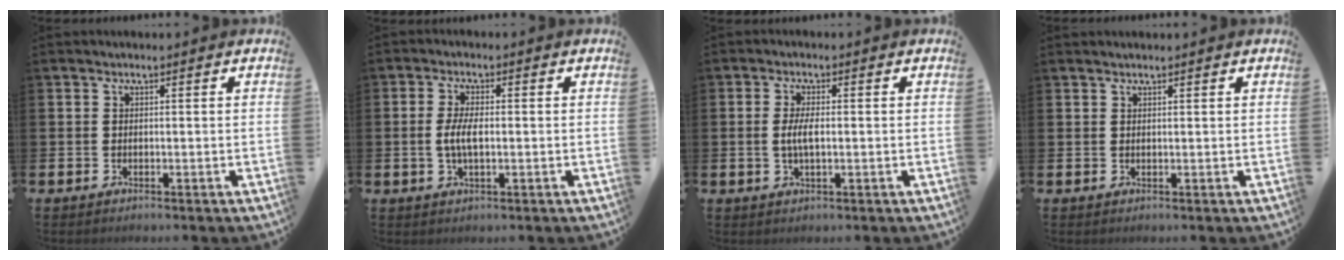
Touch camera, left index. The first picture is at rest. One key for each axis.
{"total": 3.8, "fx": -0.2, "fy": 1.5, "fz": 3.5, "tx": -0.070, "ty": 0.001, "tz": -0.007}
{"total": 3.2, "fx": 0.0, "fy": 1.2, "fz": 2.9, "tx": -0.063, "ty": 0.000, "tz": -0.005}
{"total": 0.8, "fx": 0.8, "fy": 0.0, "fz": 0.2, "tx": -0.003, "ty": 0.001, "tz": 0.014}